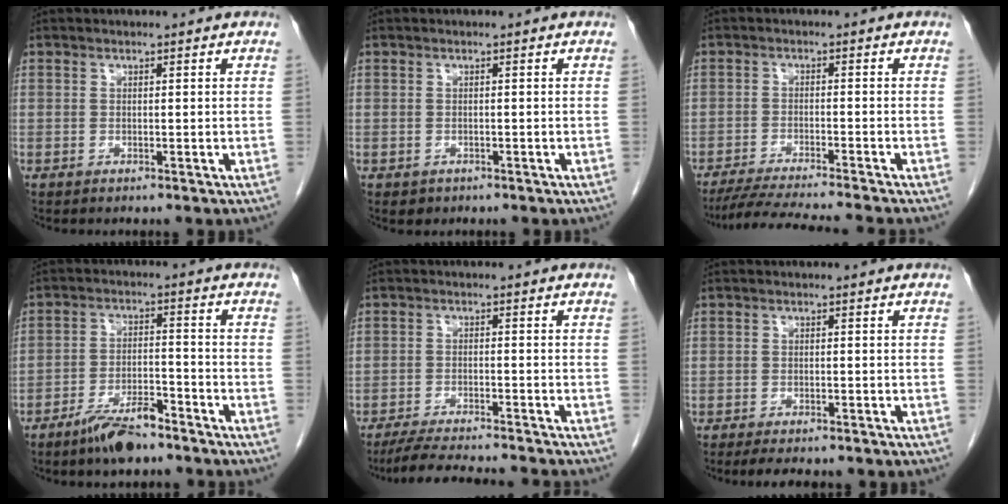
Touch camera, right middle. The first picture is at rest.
{"total": 1.1, "force": [-0.5, 0.9, 0.2], "torque": [-0.007, 0.002, -0.001]}
{"total": 11.3, "force": [-10.2, -1.1, 4.8], "torque": [-0.062, -0.021, -0.163]}
{"total": 7.2, "force": [-5.5, 1.8, 4.2], "torque": [-0.080, -0.005, -0.099]}
{"total": 10.9, "force": [-10.0, 0.3, 4.3], "torque": [-0.063, -0.013, -0.151]}
{"total": 6.6, "force": [-5.4, 1.7, 3.3], "torque": [-0.045, -0.009, -0.066]}